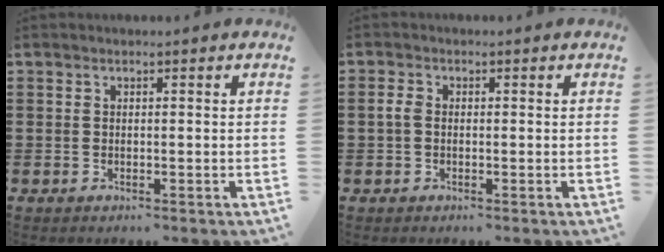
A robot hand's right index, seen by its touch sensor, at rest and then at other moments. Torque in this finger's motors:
{"motor_torque": [-0.08, -0.02, 0.13, 0.05]}